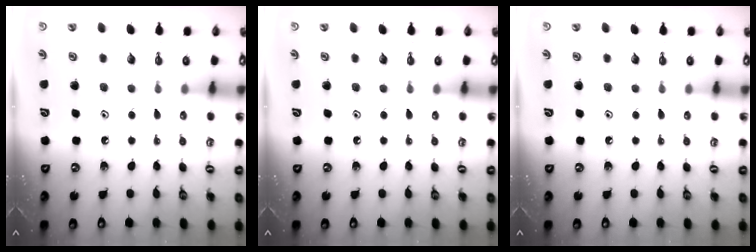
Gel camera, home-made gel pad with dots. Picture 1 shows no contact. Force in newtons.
{"total": 0.0}
{"total": 0.0}